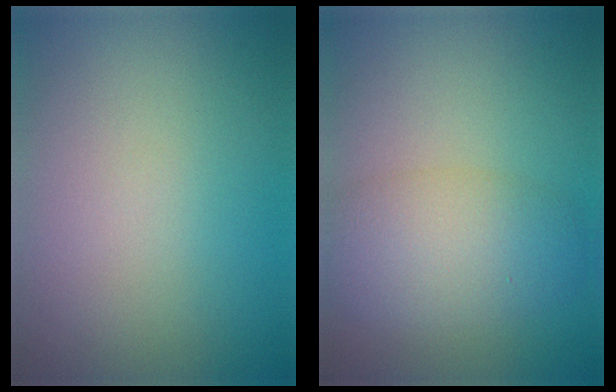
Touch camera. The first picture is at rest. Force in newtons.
{"total": 5.2, "press": 5.2, "slide": 0.1}